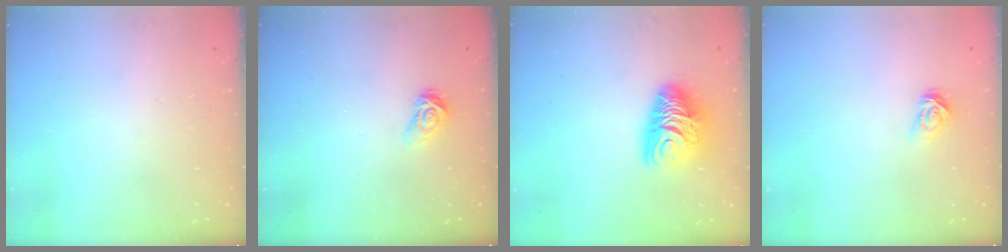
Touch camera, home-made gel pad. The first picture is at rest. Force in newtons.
{"total": 3.9, "press": 3.9, "slide": 0.4}
{"total": 11.6, "press": 11.6, "slide": 1.3}
{"total": 3.8, "press": 3.8, "slide": 0.4}